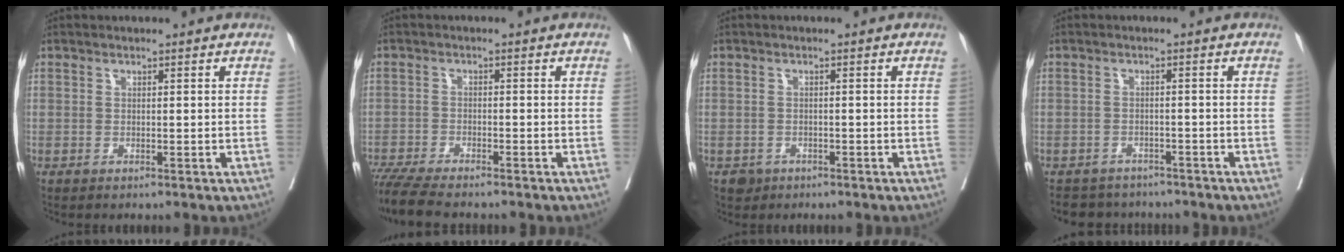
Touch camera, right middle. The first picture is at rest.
{"total": 8.8, "force": [-7.6, 1.0, 4.2], "torque": [-0.071, -0.020, -0.130]}
{"total": 2.2, "force": [-1.3, 1.7, 0.2], "torque": [-0.002, 0.005, -0.020]}
{"total": 5.7, "force": [-5.2, 2.3, 0.1], "torque": [0.004, 0.005, -0.072]}